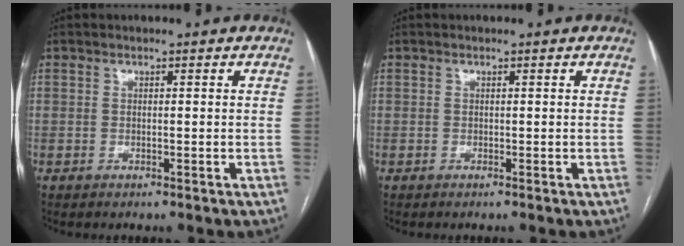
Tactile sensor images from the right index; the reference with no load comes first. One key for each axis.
{"total": 0.0}